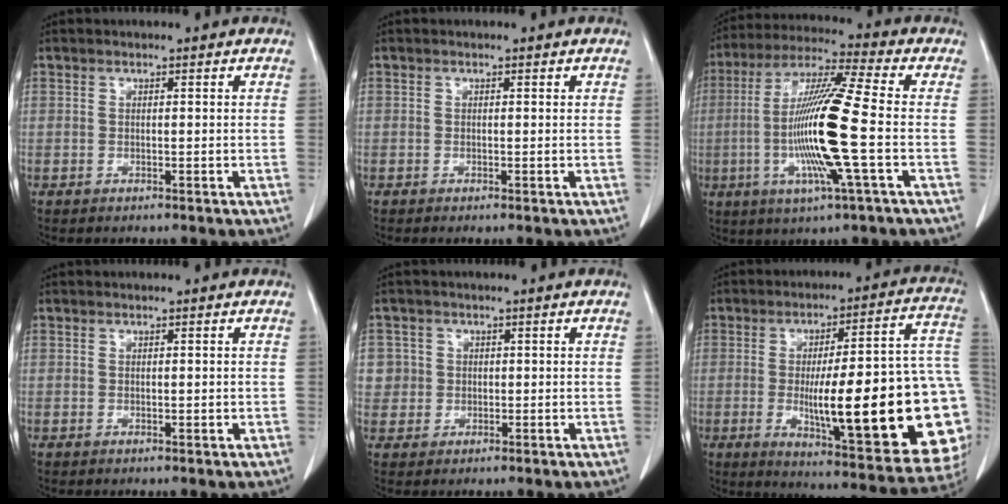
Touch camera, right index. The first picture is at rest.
{"total": 0.0}
{"total": 16.1, "force": [-2.7, -0.3, 15.9], "torque": [-0.317, -0.008, -0.062]}
{"total": 0.6, "force": [0.1, 0.3, 0.5], "torque": [-0.009, -0.002, 0.004]}
{"total": 3.6, "force": [0.6, 3.5, -0.1], "torque": [0.022, 0.007, 0.011]}
{"total": 29.5, "force": [-4.4, 4.6, 28.9], "torque": [-0.305, 0.003, -0.058]}